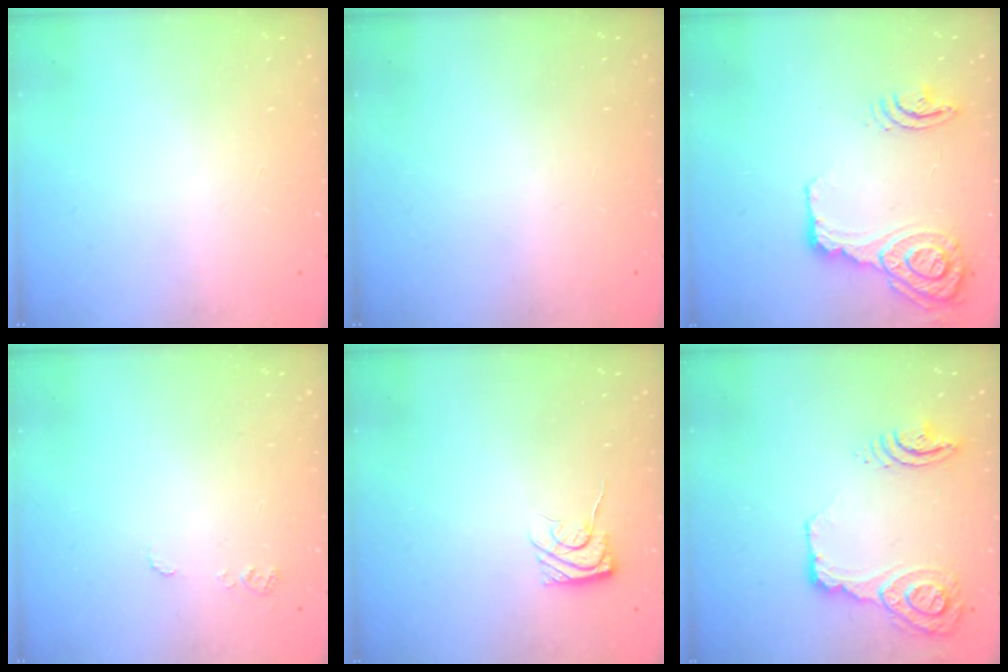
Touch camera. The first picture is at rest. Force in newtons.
{"total": 0.0}
{"total": 17.9, "press": 17.6, "slide": 3.7}
{"total": 5.3, "press": 5.2, "slide": 0.5}
{"total": 6.1, "press": 5.9, "slide": 1.6}
{"total": 30.8, "press": 21.2, "slide": 22.4}